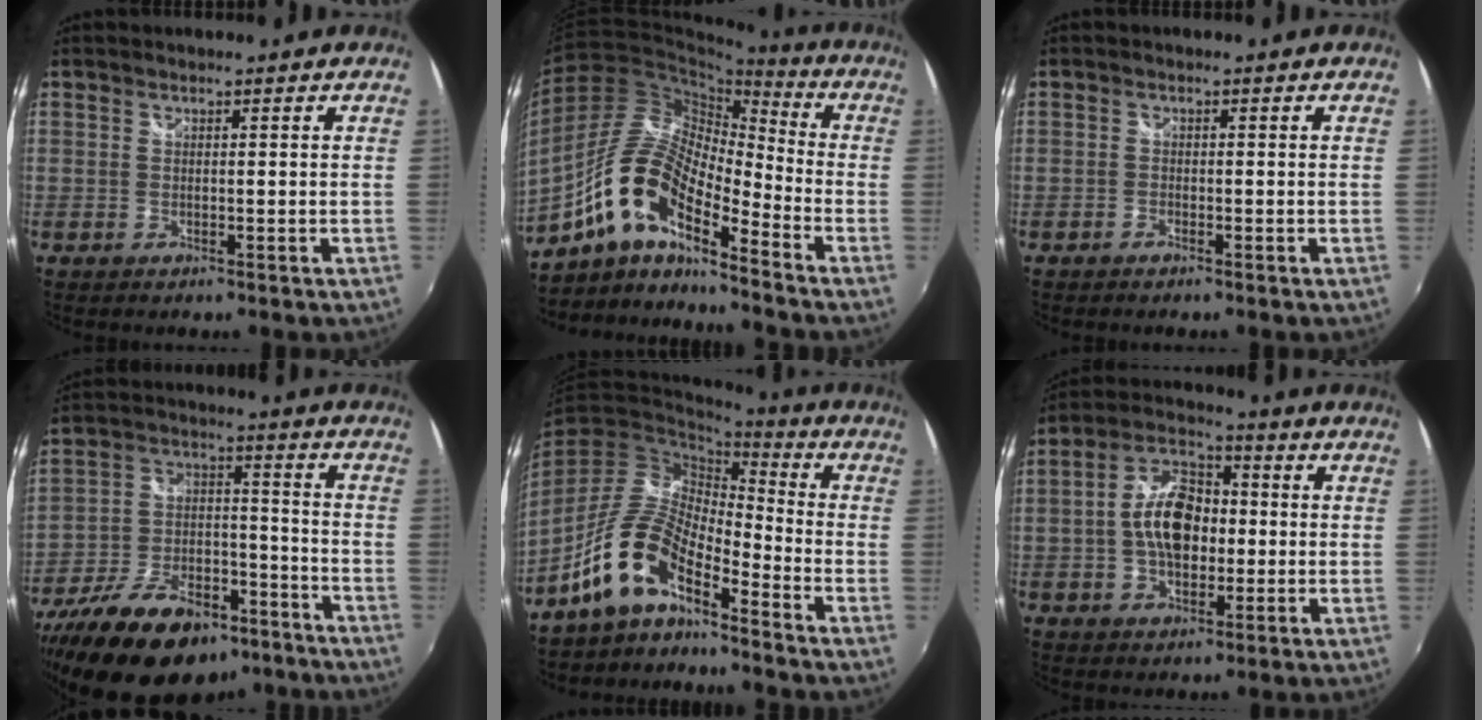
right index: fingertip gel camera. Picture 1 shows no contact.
{"total": 14.6, "force": [-8.3, 4.6, 11.1], "torque": [-0.208, 0.012, -0.172]}
{"total": 0.9, "force": [-0.8, 0.4, 0.3], "torque": [-0.008, 0.000, -0.016]}
{"total": 25.0, "force": [-16.8, 12.9, 13.2], "torque": [-0.267, 0.005, -0.253]}
{"total": 10.4, "force": [-7.7, 3.3, 6.3], "torque": [-0.135, 0.023, -0.154]}
{"total": 11.2, "force": [-0.9, 6.9, 8.8], "torque": [-0.170, 0.022, -0.018]}